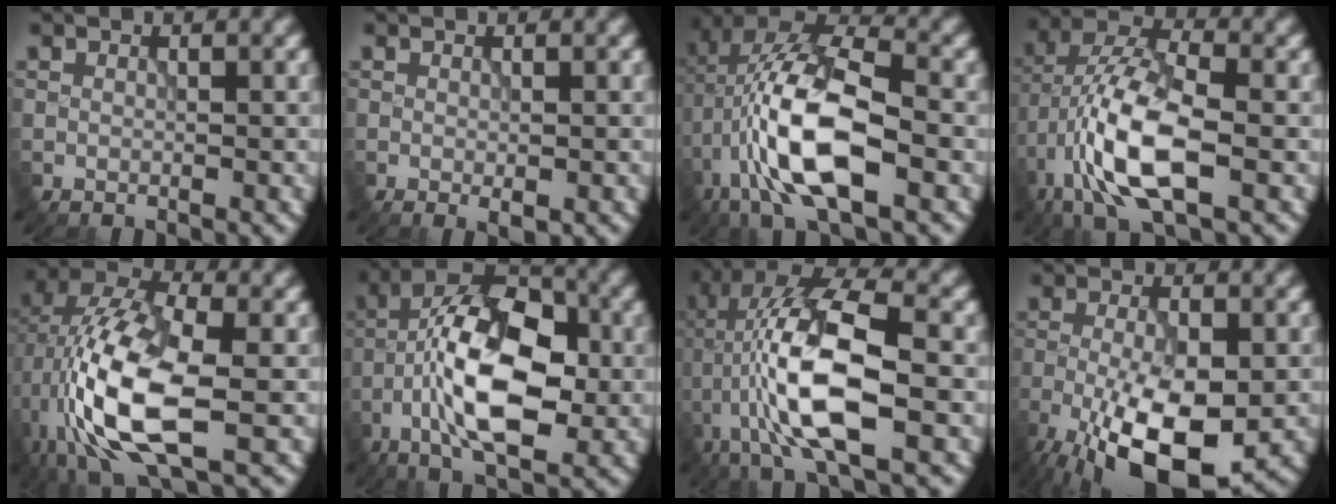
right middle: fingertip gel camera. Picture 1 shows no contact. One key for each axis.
{"total": 0.9, "fx": -0.4, "fy": 0.3, "fz": 0.8, "tx": -0.013, "ty": -0.007, "tz": -0.005}
{"total": 12.0, "fx": -2.5, "fy": 5.0, "fz": 10.6, "tx": -0.207, "ty": 0.014, "tz": -0.057}
{"total": 10.1, "fx": -3.1, "fy": 4.1, "fz": 8.7, "tx": -0.179, "ty": 0.014, "tz": -0.066}
{"total": 12.6, "fx": -2.5, "fy": 5.6, "fz": 11.0, "tx": -0.237, "ty": 0.006, "tz": -0.052}
{"total": 11.6, "fx": -2.4, "fy": 5.5, "fz": 9.9, "tx": -0.181, "ty": 0.013, "tz": -0.051}
{"total": 11.3, "fx": -2.4, "fy": 3.5, "fz": 10.5, "tx": -0.210, "ty": 0.013, "tz": -0.048}
{"total": 11.2, "fx": -4.8, "fy": 4.2, "fz": 9.2, "tx": -0.178, "ty": -0.018, "tz": -0.078}